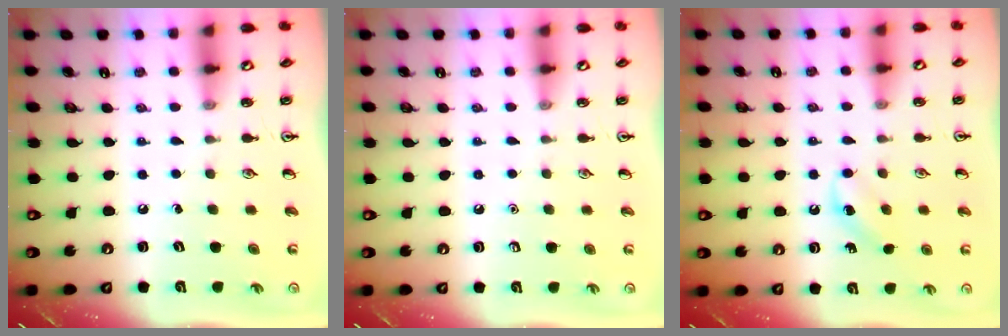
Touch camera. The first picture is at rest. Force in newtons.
{"total": 0.0}
{"total": 6.1, "press": 5.9, "slide": 1.6}